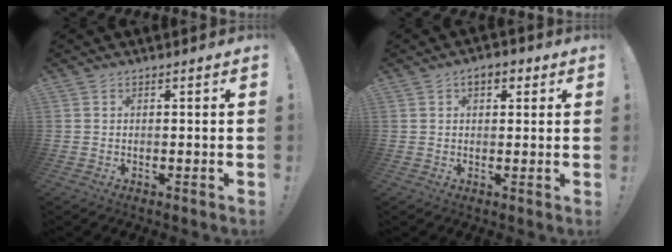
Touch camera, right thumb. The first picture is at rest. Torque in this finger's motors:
{"motor_torque": [0.55, 0.73, 0.61, 0.02, 0.00]}